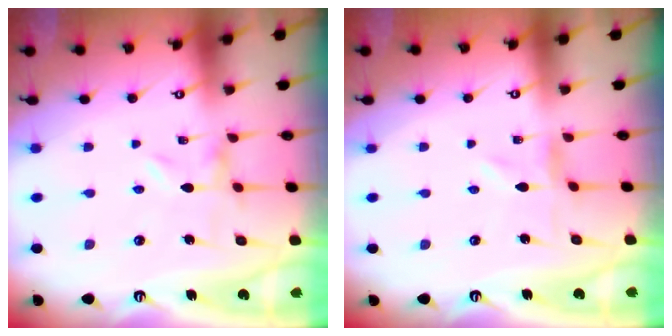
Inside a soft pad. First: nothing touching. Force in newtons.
{"total": 0.8, "press": 0.8, "slide": 0.2}